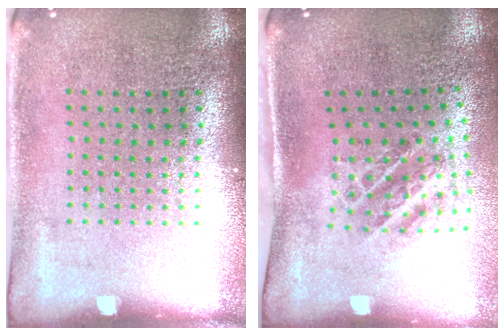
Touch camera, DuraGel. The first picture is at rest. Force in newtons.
{"total": 1.3, "press": 1.1, "slide": 0.6}